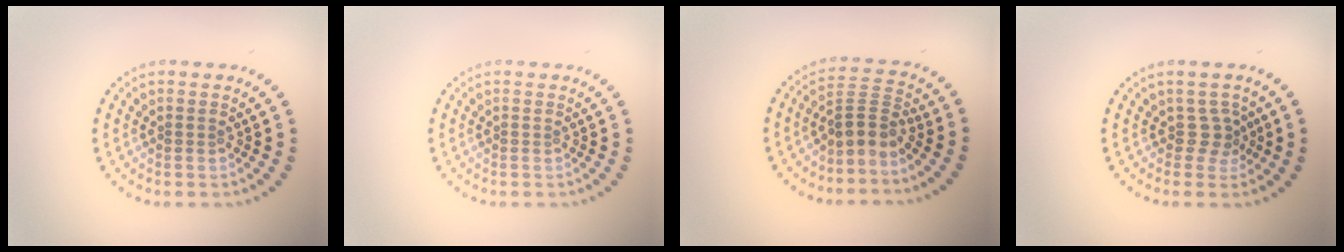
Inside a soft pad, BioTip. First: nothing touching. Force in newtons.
{"total": 0.0}
{"total": 2.8, "press": 1.9, "slide": 2.1}
{"total": 1.7, "press": 1.2, "slide": 1.3}